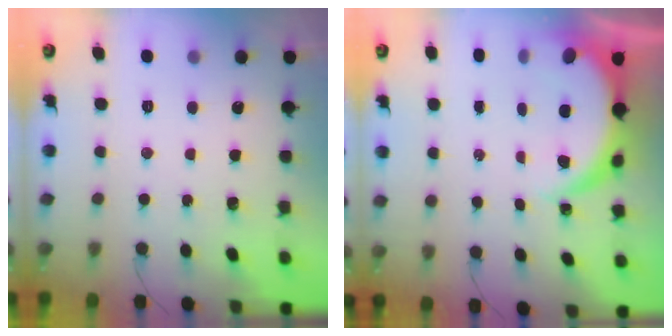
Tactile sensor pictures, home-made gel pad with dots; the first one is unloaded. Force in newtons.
{"total": 5.9, "press": 5.9, "slide": 0.5}